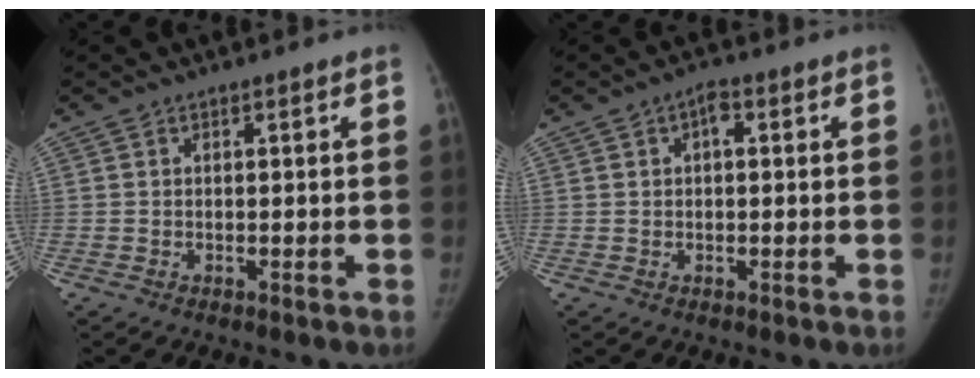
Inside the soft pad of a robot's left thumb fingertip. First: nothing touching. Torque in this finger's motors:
{"motor_torque": [-0.27, 0.20, -0.31, 0.25, -0.06]}